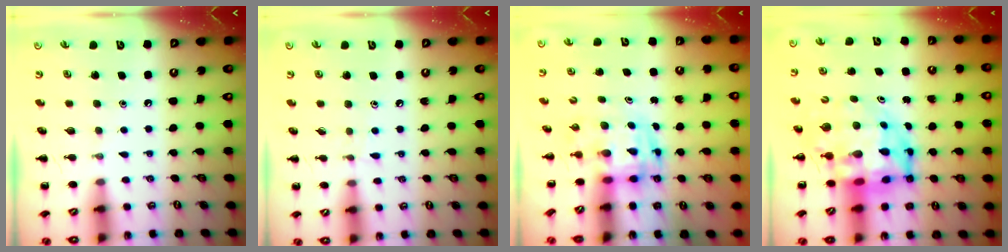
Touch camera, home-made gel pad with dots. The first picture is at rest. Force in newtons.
{"total": 3.5, "press": 3.2, "slide": 1.3}
{"total": 3.6, "press": 3.6, "slide": 0.7}
{"total": 9.6, "press": 9.2, "slide": 2.8}